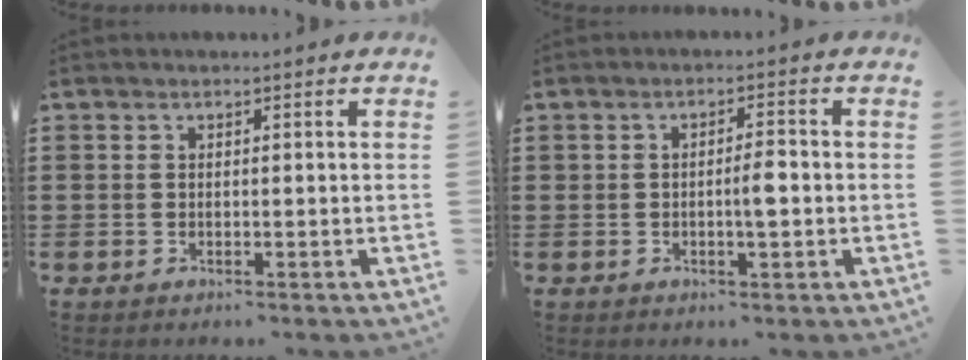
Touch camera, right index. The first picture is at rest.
{"total": 3.0, "force": [-0.4, 0.8, 2.9], "torque": [-0.050, 0.002, -0.008]}